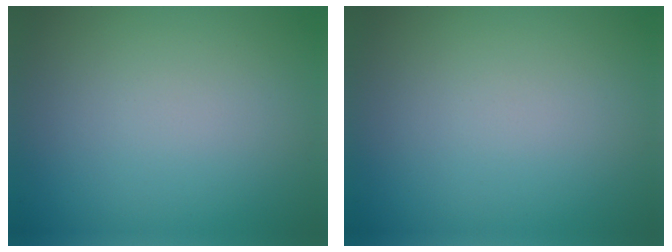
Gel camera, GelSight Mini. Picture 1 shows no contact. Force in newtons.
{"total": 0.0}